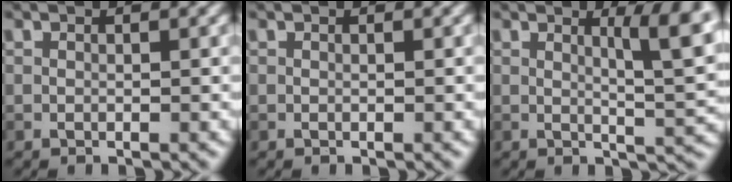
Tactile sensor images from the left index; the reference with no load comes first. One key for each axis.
{"total": 0.0}
{"total": 5.3, "fx": 1.5, "fy": 1.0, "fz": 4.9, "tx": -0.061, "ty": -0.003, "tz": 0.026}